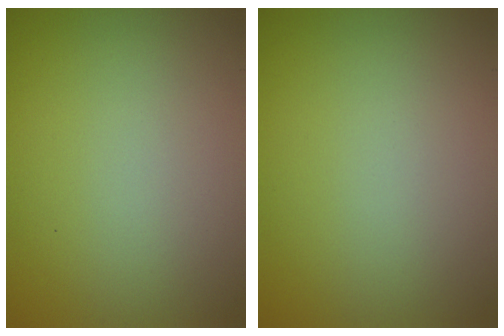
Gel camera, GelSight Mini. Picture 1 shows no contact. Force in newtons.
{"total": 0.0}